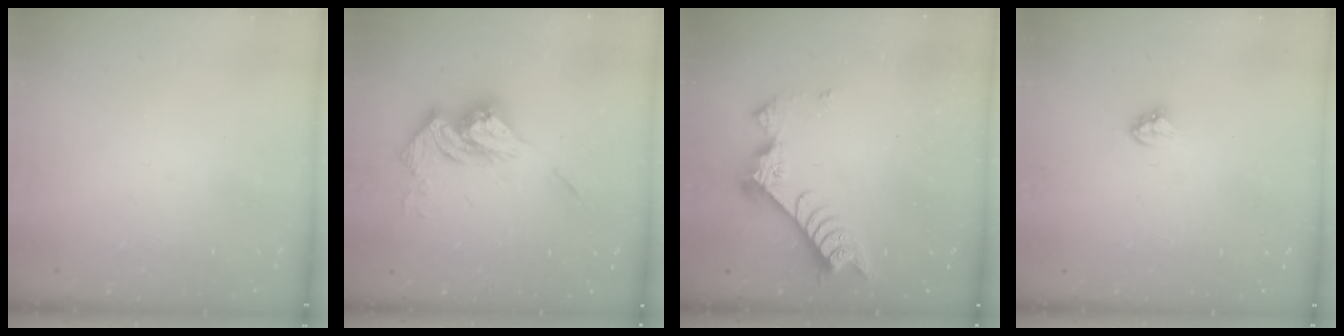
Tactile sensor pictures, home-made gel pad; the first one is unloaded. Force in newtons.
{"total": 15.1, "press": 15.0, "slide": 1.5}
{"total": 8.3, "press": 8.3, "slide": 0.4}
{"total": 3.4, "press": 3.4, "slide": 0.2}